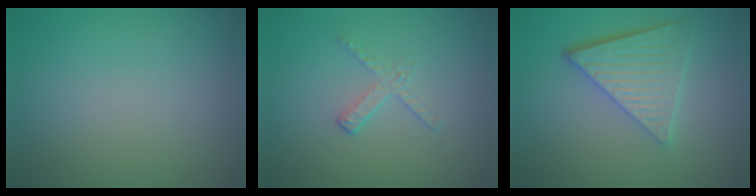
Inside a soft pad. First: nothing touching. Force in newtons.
{"total": 1.7, "press": 0.7, "slide": 1.5}
{"total": 5.6, "press": 4.2, "slide": 3.6}